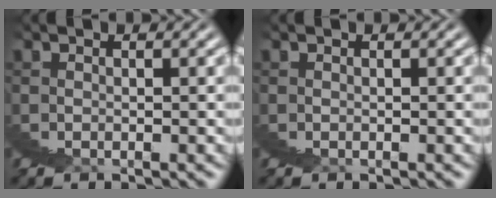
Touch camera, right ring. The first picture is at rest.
{"total": 0.0}